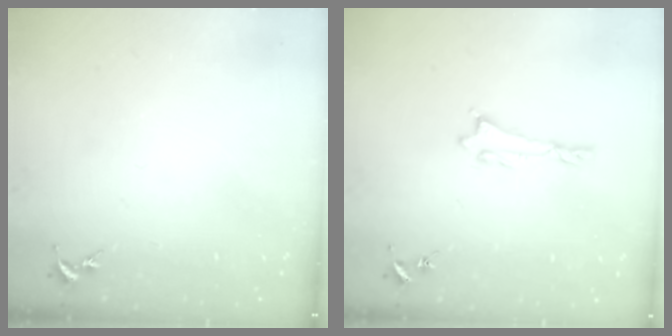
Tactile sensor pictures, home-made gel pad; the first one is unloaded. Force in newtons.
{"total": 0.0}